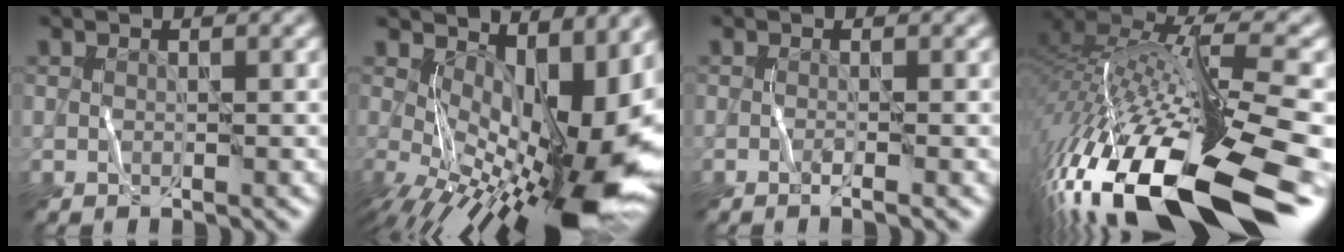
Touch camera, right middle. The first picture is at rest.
{"total": 13.9, "force": [-0.5, 5.8, 12.6], "torque": [-0.162, -0.009, 0.010]}
{"total": 0.9, "force": [-0.5, 0.0, 0.7], "torque": [-0.014, 0.001, -0.010]}
{"total": 17.8, "force": [-9.4, 5.0, 14.3], "torque": [-0.292, 0.003, -0.149]}